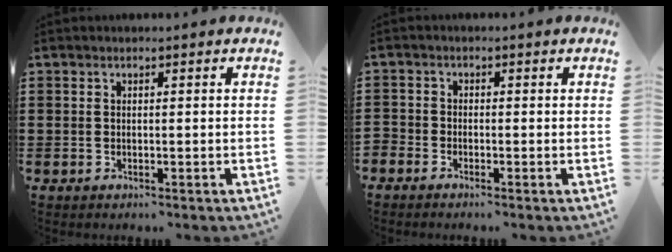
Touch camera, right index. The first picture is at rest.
{"total": 1.4, "force": [-1.4, 0.4, 0.0], "torque": [-0.005, 0.001, -0.029]}